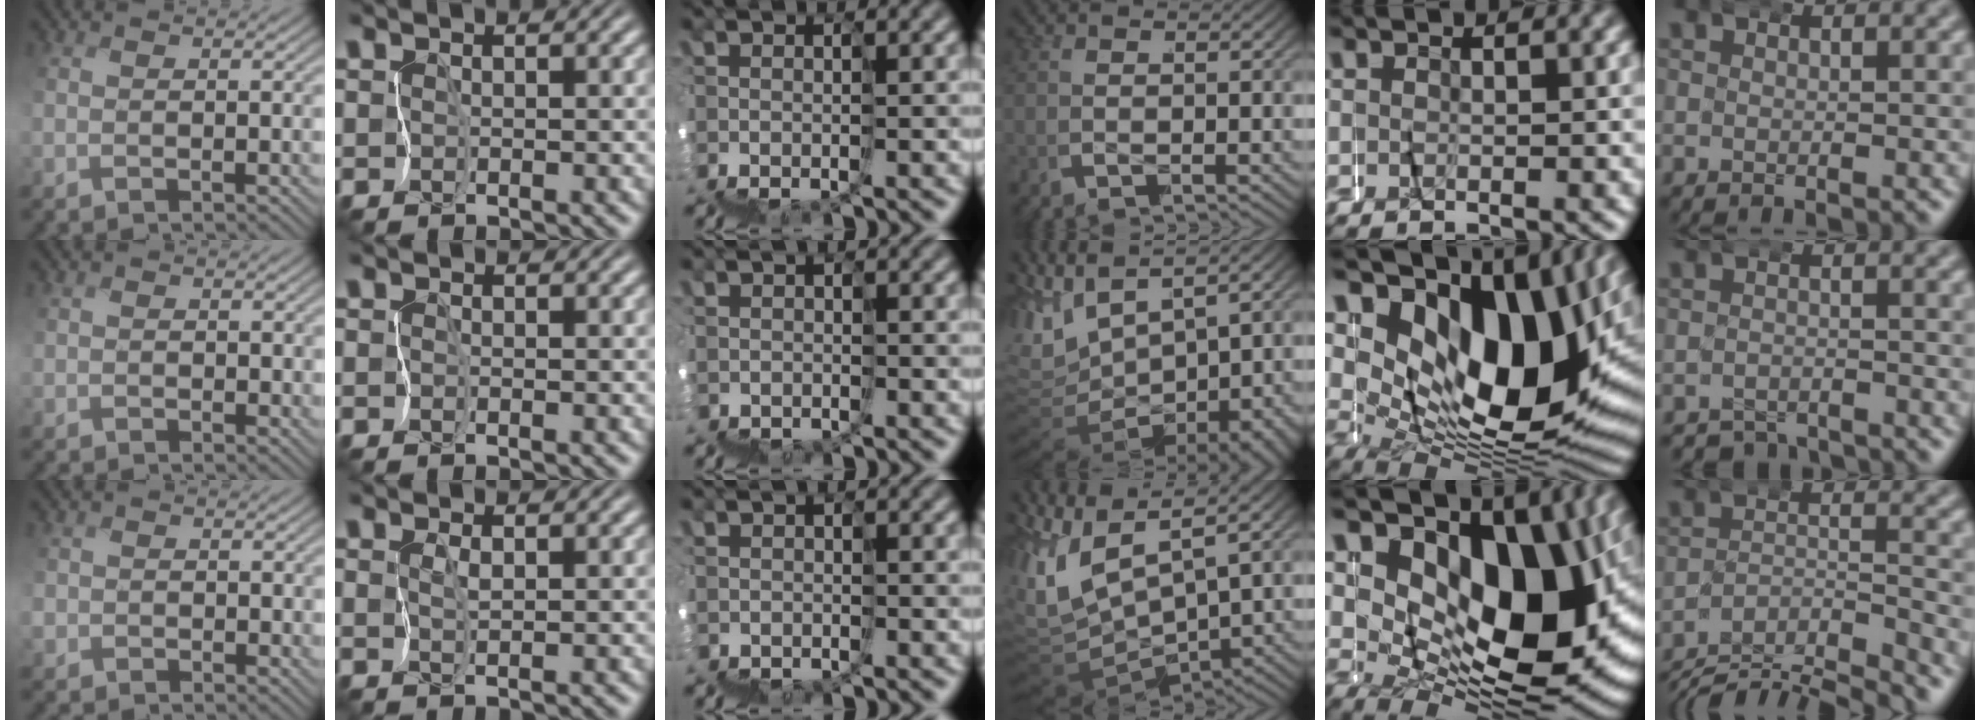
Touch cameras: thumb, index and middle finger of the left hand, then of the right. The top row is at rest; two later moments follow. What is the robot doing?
{"motion": "wrap", "object": "masking tape"}